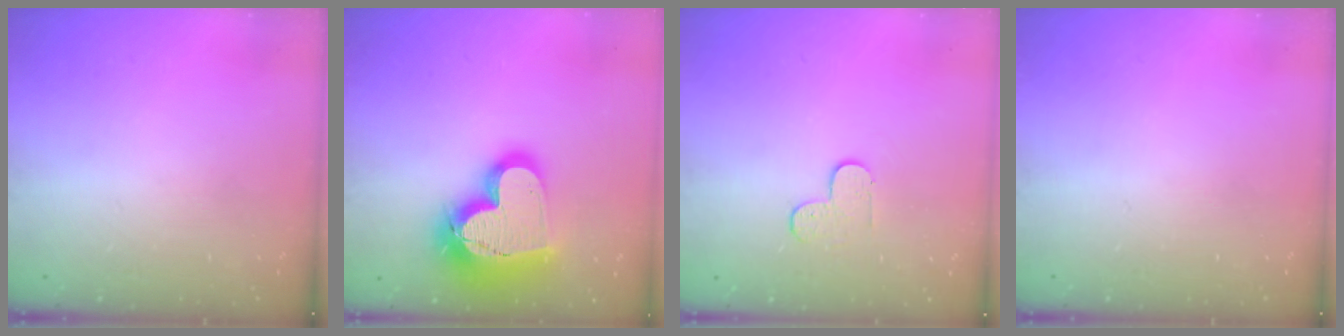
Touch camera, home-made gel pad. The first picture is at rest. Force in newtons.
{"total": 25.5, "press": 25.4, "slide": 2.1}
{"total": 4.3, "press": 4.3, "slide": 0.5}
{"total": 0.0}